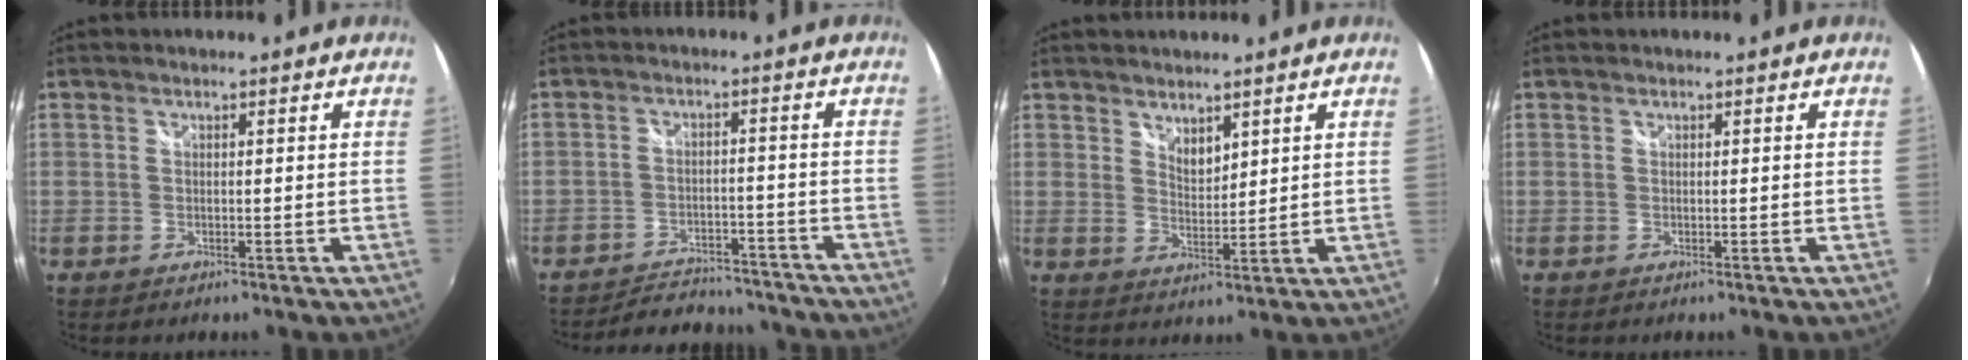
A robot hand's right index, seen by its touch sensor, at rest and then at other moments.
{"total": 14.1, "force": [-12.7, 4.6, 3.8], "torque": [-0.089, 0.021, -0.162]}
{"total": 3.6, "force": [3.0, 1.4, 1.5], "torque": [-0.019, -0.003, 0.053]}
{"total": 0.0}